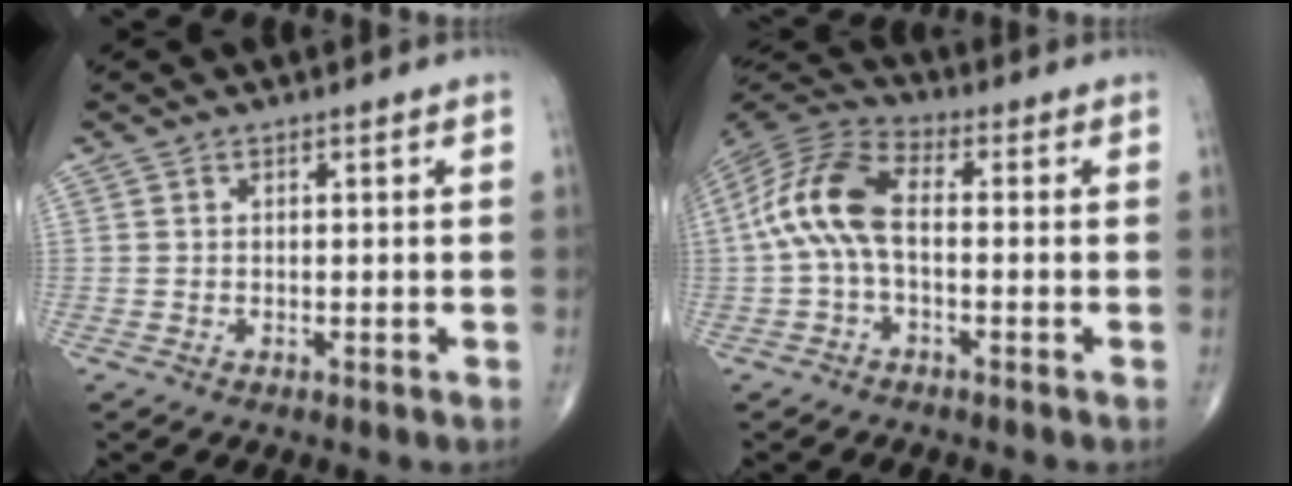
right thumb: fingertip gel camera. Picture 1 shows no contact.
{"total": 11.2, "force": [-0.6, 5.7, 9.6], "torque": [-0.204, 0.033, -0.022]}